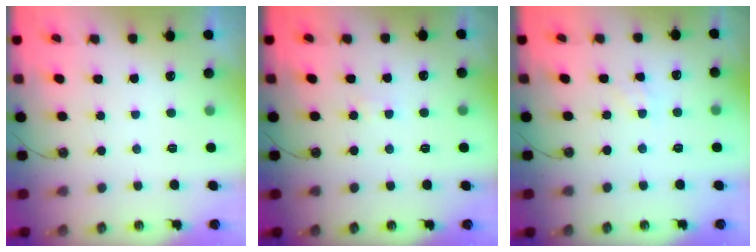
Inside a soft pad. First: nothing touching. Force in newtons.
{"total": 1.5, "press": 1.5, "slide": 0.3}
{"total": 1.4, "press": 1.4, "slide": 0.3}